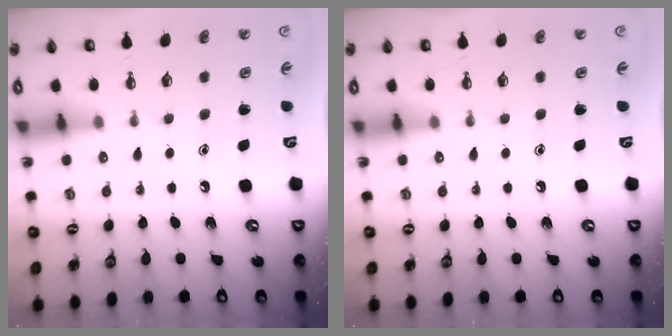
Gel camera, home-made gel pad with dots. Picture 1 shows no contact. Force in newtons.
{"total": 0.0}